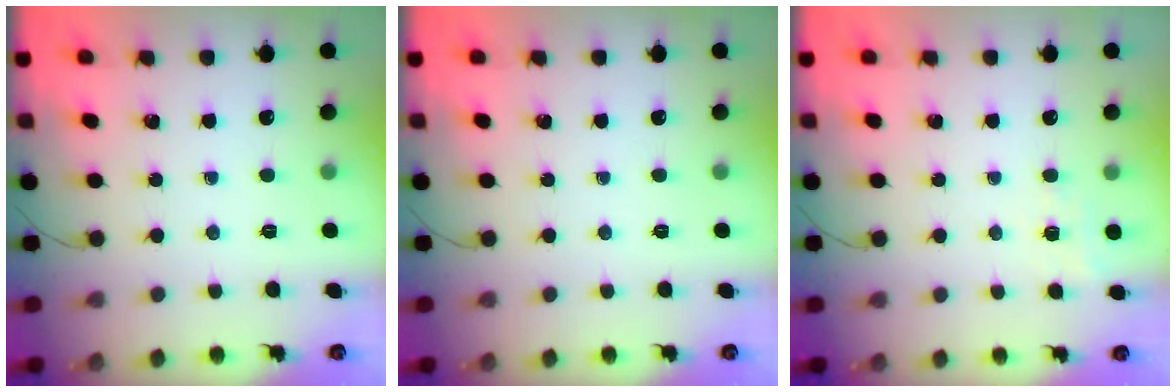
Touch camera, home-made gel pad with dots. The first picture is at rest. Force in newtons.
{"total": 0.0}
{"total": 5.4, "press": 5.2, "slide": 1.3}